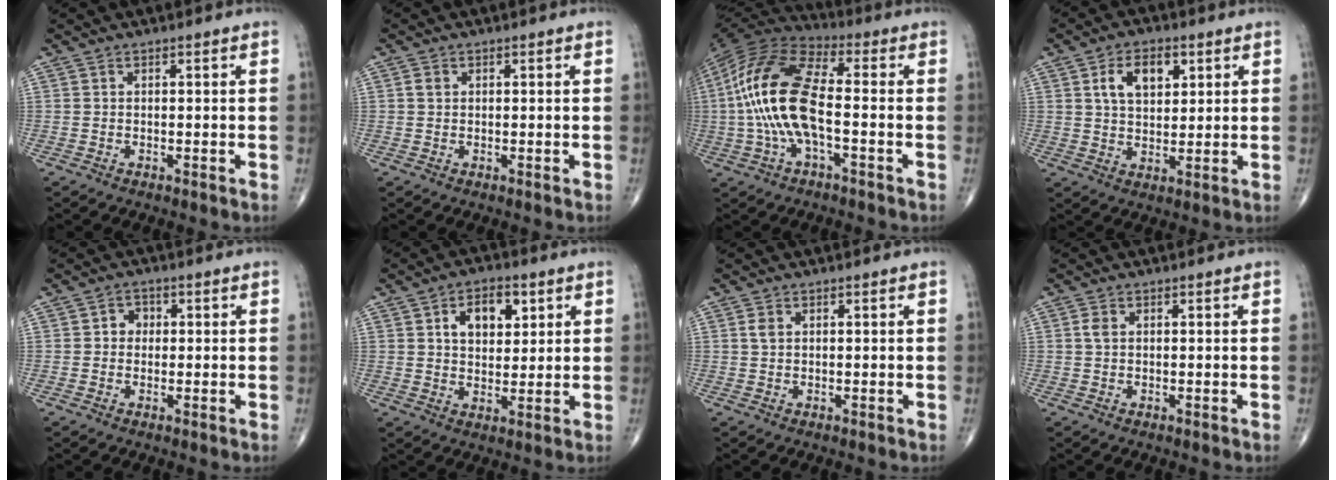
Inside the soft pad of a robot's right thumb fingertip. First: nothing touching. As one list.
[{"total": 1.1, "force": [0.3, 0.9, 0.5], "torque": [-0.008, 0.001, 0.004]}, {"total": 17.7, "force": [-1.5, 7.2, 16.1], "torque": [-0.342, 0.034, -0.033]}, {"total": 8.2, "force": [3.1, 4.9, 5.8], "torque": [-0.078, -0.007, 0.053]}, {"total": 2.6, "force": [0.2, 2.3, 1.2], "torque": [0.001, 0.007, -0.004]}, {"total": 8.4, "force": [3.1, 5.2, 5.8], "torque": [-0.058, -0.010, 0.048]}, {"total": 1.4, "force": [0.4, 0.9, 1.0], "torque": [-0.019, 0.002, 0.010]}, {"total": 1.5, "force": [0.3, 1.0, 1.1], "torque": [-0.023, 0.003, 0.007]}]